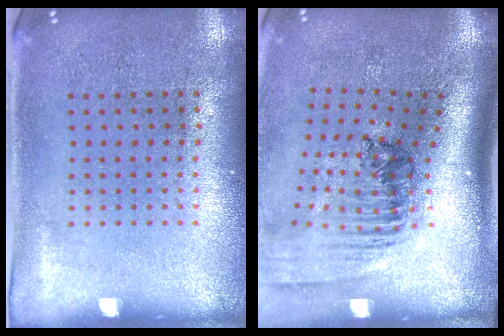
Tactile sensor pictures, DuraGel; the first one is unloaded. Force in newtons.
{"total": 2.4, "press": 1.7, "slide": 1.7}